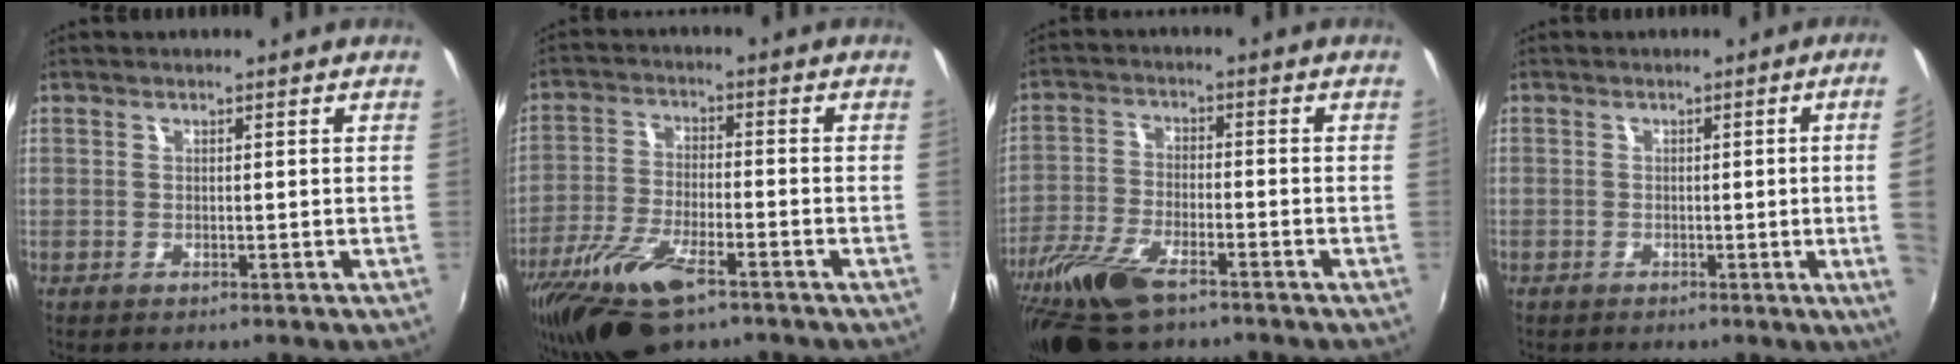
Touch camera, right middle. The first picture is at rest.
{"total": 14.1, "force": [-8.9, 4.8, 9.8], "torque": [-0.212, -0.037, -0.173]}
{"total": 13.4, "force": [-9.4, 4.6, 8.3], "torque": [-0.194, -0.033, -0.187]}
{"total": 7.0, "force": [-0.2, -1.6, 6.8], "torque": [-0.082, -0.010, 0.000]}